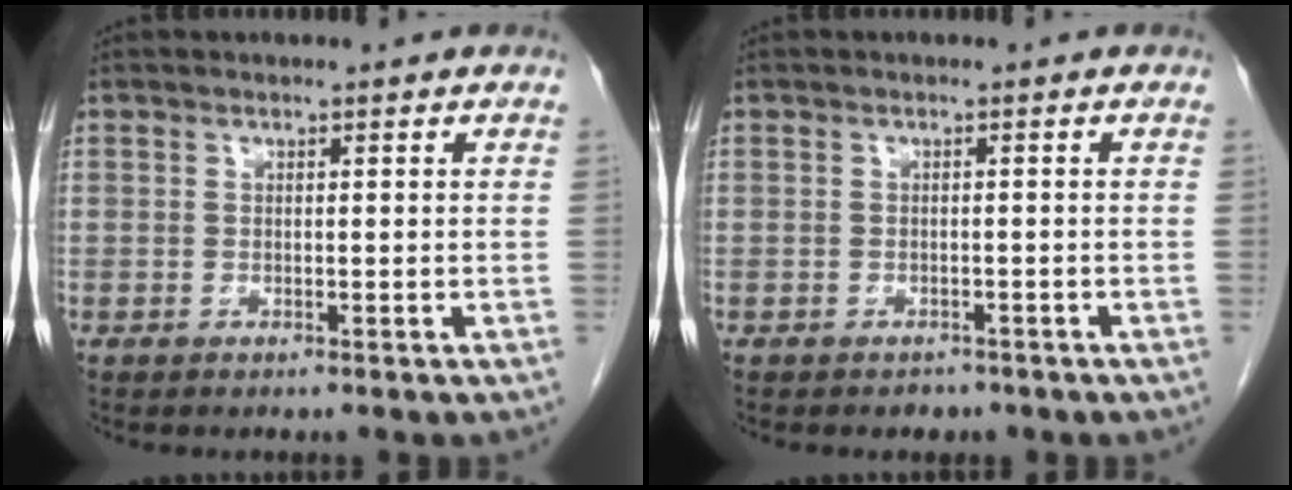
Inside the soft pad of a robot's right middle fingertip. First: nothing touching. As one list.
[{"total": 1.6, "force": [-1.2, 0.9, 0.2], "torque": [-0.011, 0.000, -0.016]}]